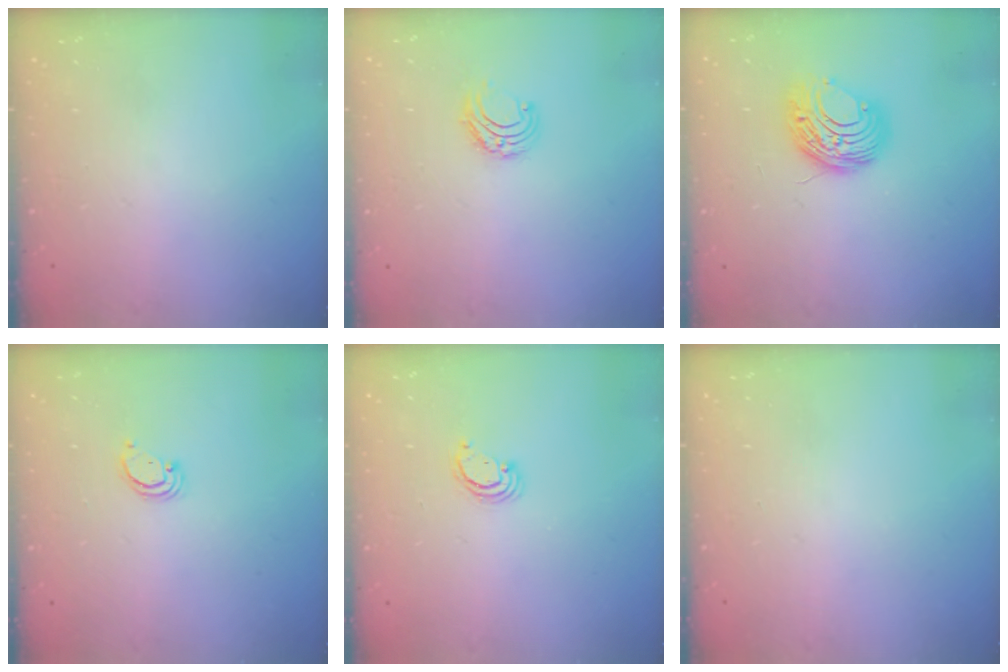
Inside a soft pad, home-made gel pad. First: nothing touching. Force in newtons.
{"total": 6.3, "press": 6.3, "slide": 0.5}
{"total": 9.0, "press": 9.0, "slide": 0.5}
{"total": 2.4, "press": 2.4, "slide": 0.2}
{"total": 2.6, "press": 2.6, "slide": 0.3}
{"total": 0.0}